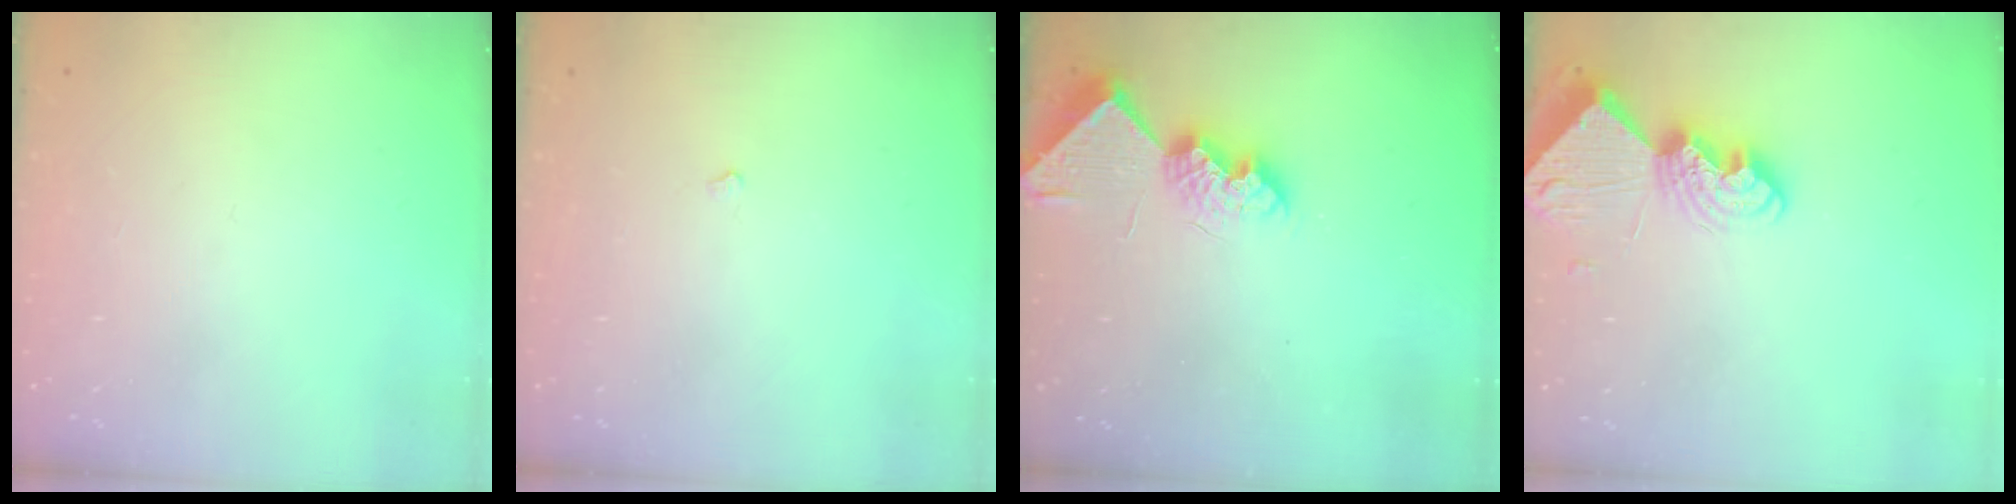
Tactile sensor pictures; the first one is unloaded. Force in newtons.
{"total": 2.2, "press": 2.1, "slide": 0.4}
{"total": 8.6, "press": 8.6, "slide": 0.3}
{"total": 10.3, "press": 10.3, "slide": 0.9}